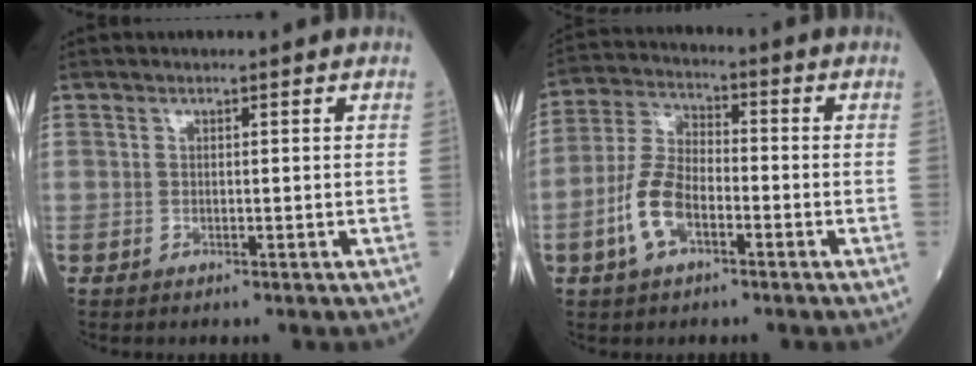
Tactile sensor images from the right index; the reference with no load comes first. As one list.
[{"total": 8.1, "force": [-3.3, 3.8, 6.4], "torque": [-0.150, 0.009, -0.069]}]